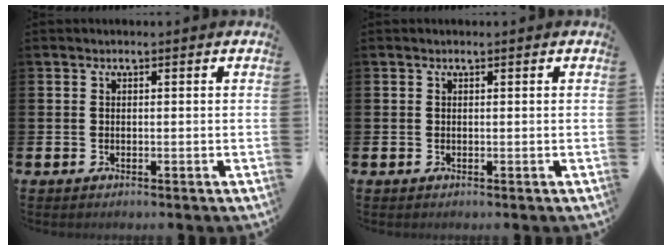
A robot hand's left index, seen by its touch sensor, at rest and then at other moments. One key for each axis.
{"total": 0.0}